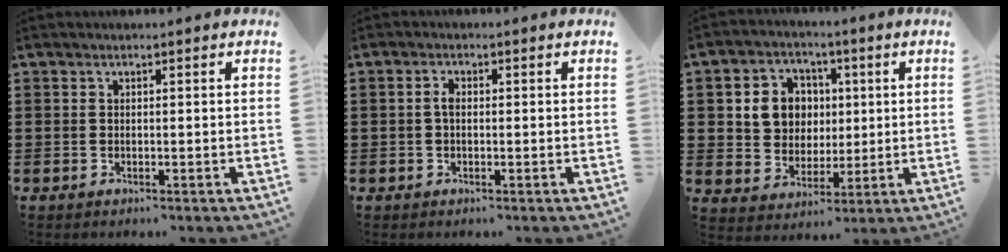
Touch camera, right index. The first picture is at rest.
{"total": 1.9, "force": [-0.1, 0.9, 1.6], "torque": [-0.040, 0.000, -0.004]}
{"total": 7.5, "force": [1.4, 6.8, 2.7], "torque": [-0.077, 0.019, 0.024]}